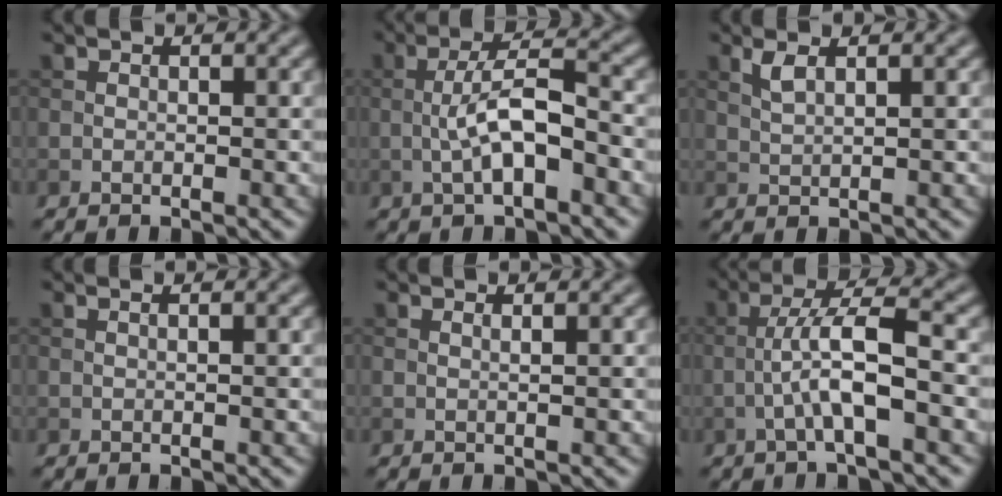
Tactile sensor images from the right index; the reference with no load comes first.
{"total": 5.2, "force": [-1.4, 1.5, 4.8], "torque": [-0.091, 0.014, -0.029]}
{"total": 1.6, "force": [0.9, 0.4, 1.3], "torque": [-0.031, 0.003, 0.020]}
{"total": 0.6, "force": [0.3, 0.2, 0.5], "torque": [-0.009, 0.001, 0.000]}
{"total": 0.9, "force": [0.4, 0.3, 0.7], "torque": [-0.005, 0.000, 0.000]}
{"total": 5.5, "force": [-1.5, 0.9, 5.2], "torque": [-0.096, 0.019, -0.031]}